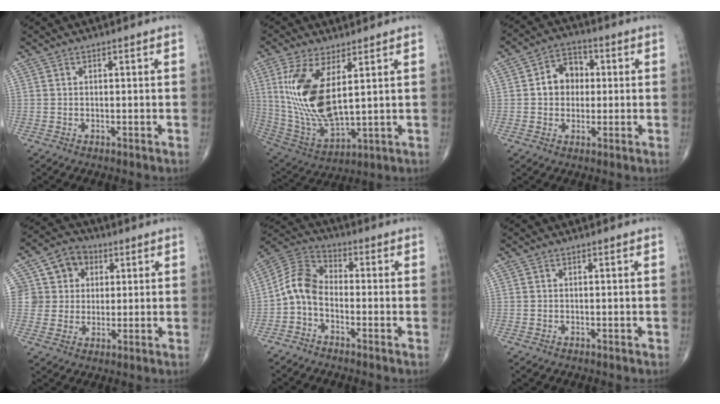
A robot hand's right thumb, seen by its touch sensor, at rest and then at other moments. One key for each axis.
{"total": 15.9, "fx": 4.2, "fy": 6.6, "fz": 13.9, "tx": -0.289, "ty": -0.026, "tz": 0.100}
{"total": 7.5, "fx": 0.6, "fy": 6.1, "fz": 4.3, "tx": -0.040, "ty": 0.017, "tz": 0.001}
{"total": 9.7, "fx": 2.9, "fy": 8.7, "fz": 3.0, "tx": -0.014, "ty": 0.007, "tz": 0.044}
{"total": 7.3, "fx": -2.2, "fy": 4.6, "fz": 5.2, "tx": -0.096, "ty": 0.037, "tz": -0.063}
{"total": 0.6, "fx": -0.3, "fy": 0.4, "fz": 0.4, "tx": -0.001, "ty": 0.001, "tz": -0.001}